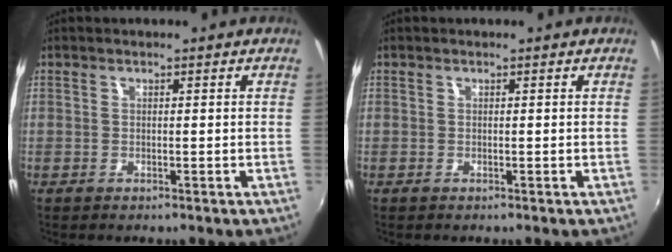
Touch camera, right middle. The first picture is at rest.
{"total": 0.0}